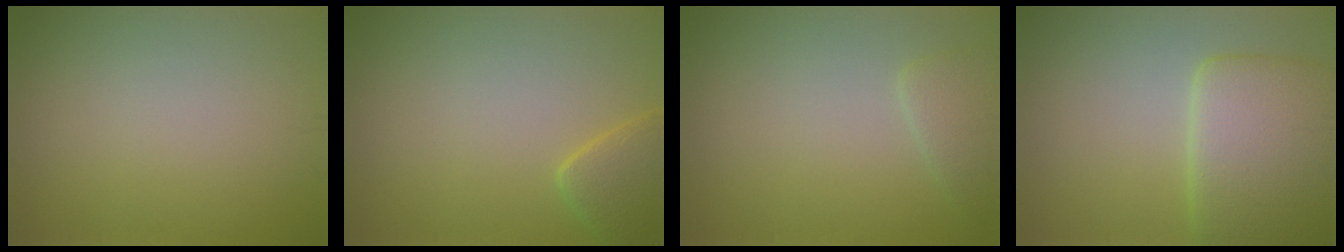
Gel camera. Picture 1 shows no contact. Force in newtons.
{"total": 2.4, "press": 2.4, "slide": 0.3}
{"total": 1.9, "press": 1.9, "slide": 0.2}
{"total": 7.3, "press": 7.3, "slide": 0.4}